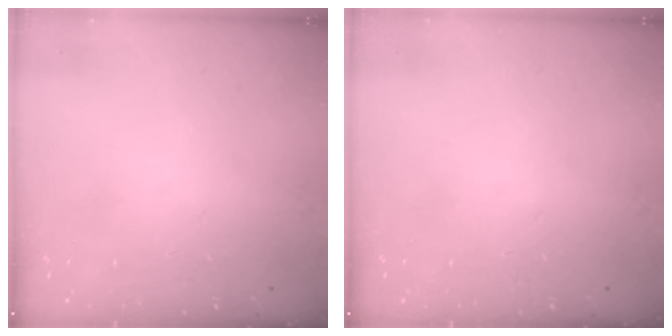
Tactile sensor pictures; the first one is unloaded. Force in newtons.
{"total": 0.0}